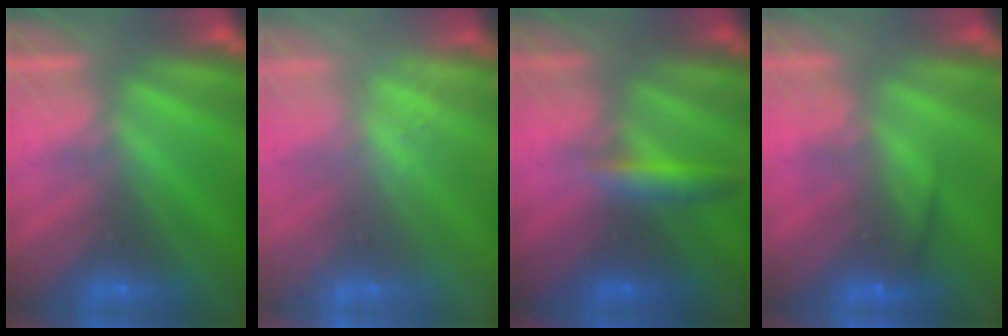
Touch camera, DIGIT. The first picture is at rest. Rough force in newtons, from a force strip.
{"total": 2.0}
{"total": 2.8}
{"total": 2.4}